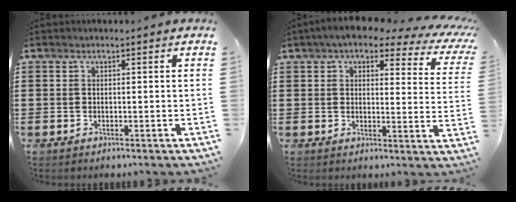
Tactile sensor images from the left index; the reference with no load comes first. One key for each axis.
{"total": 5.7, "fx": 4.2, "fy": 1.5, "fz": 3.5, "tx": -0.078, "ty": -0.016, "tz": 0.069}